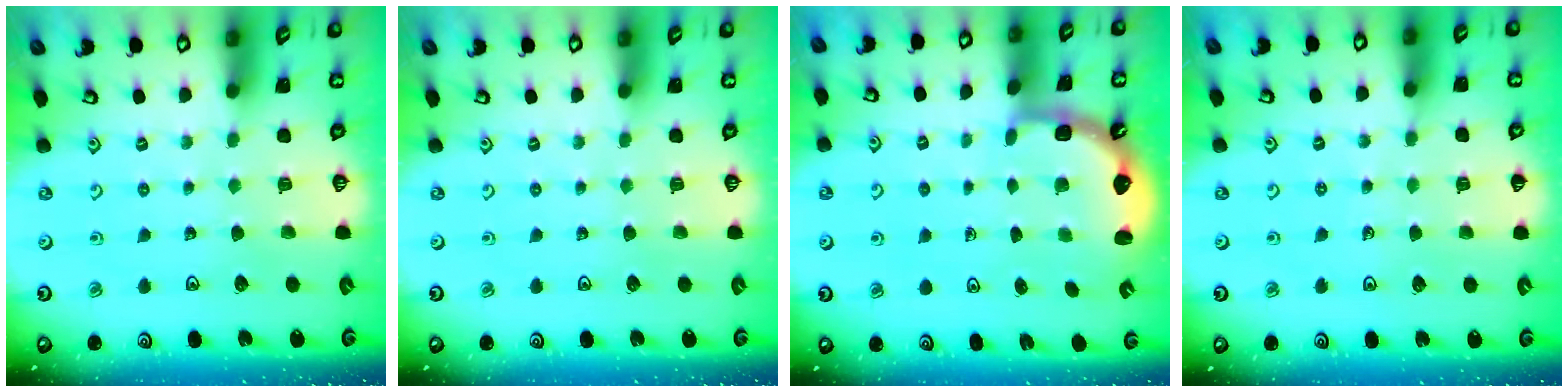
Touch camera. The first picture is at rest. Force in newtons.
{"total": 0.0}
{"total": 2.6, "press": 2.3, "slide": 1.3}
{"total": 3.1, "press": 3.1, "slide": 0.4}